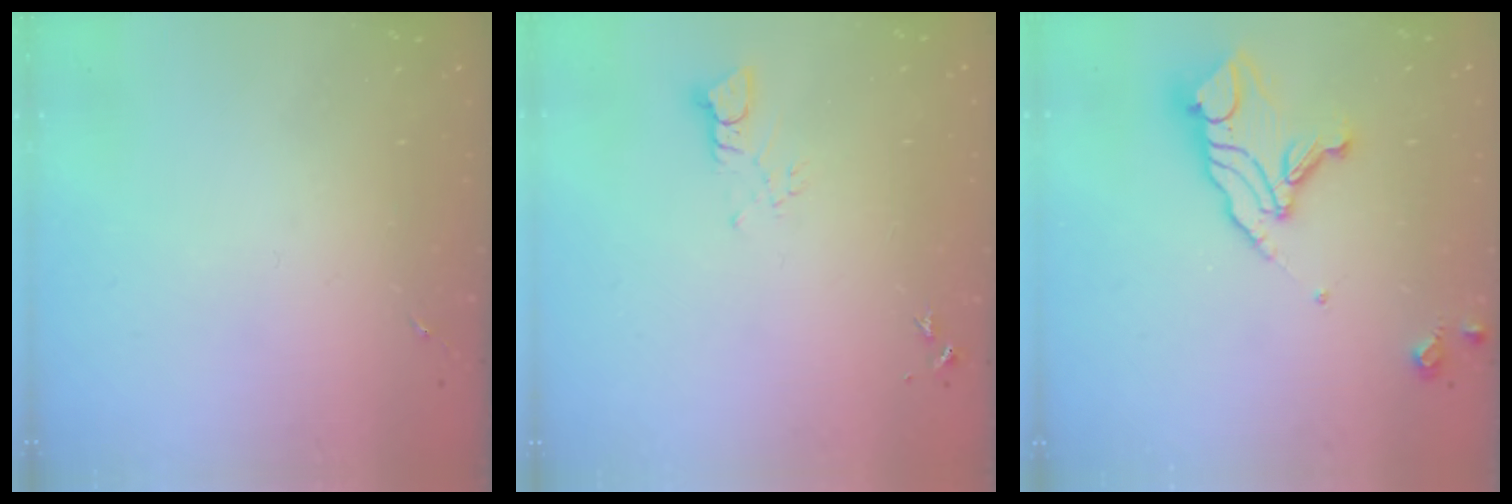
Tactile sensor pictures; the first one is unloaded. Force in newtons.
{"total": 3.1, "press": 3.1, "slide": 0.3}
{"total": 14.3, "press": 14.3, "slide": 1.0}